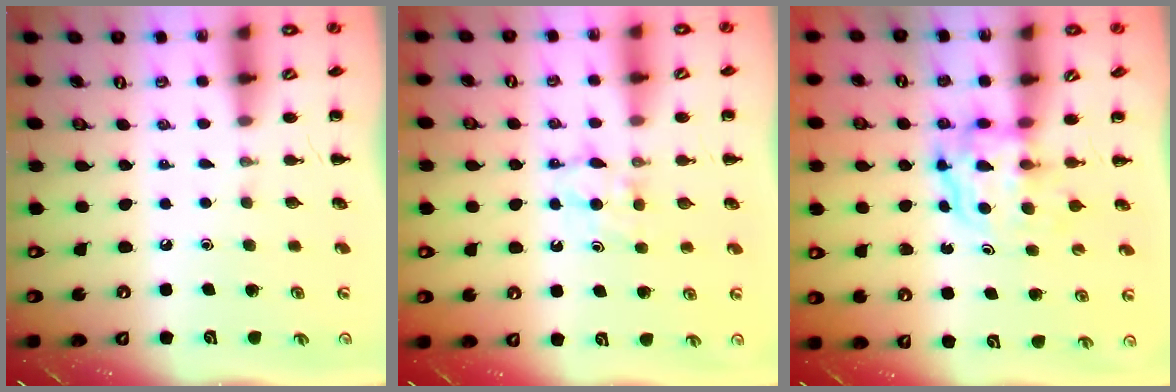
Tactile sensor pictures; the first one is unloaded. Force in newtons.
{"total": 5.5, "press": 5.3, "slide": 1.6}
{"total": 4.0, "press": 4.0, "slide": 0.3}